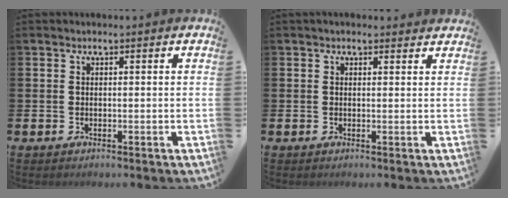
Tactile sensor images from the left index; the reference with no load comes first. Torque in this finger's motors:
{"motor_torque": [1.02, -1.11, 0.18, 0.02]}